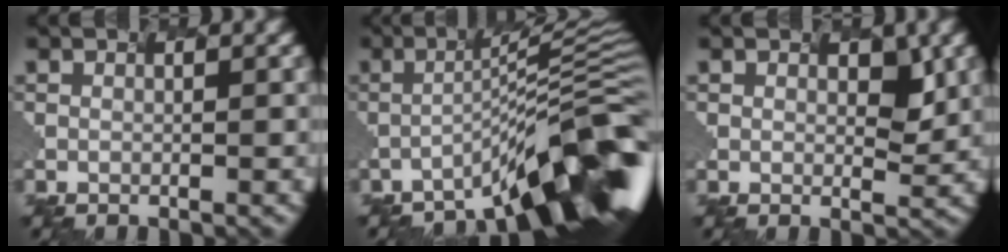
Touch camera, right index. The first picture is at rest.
{"total": 10.3, "force": [-6.4, 1.1, 8.0], "torque": [-0.100, 0.020, -0.099]}
{"total": 1.6, "force": [1.0, 0.9, 0.8], "torque": [-0.011, -0.004, 0.026]}